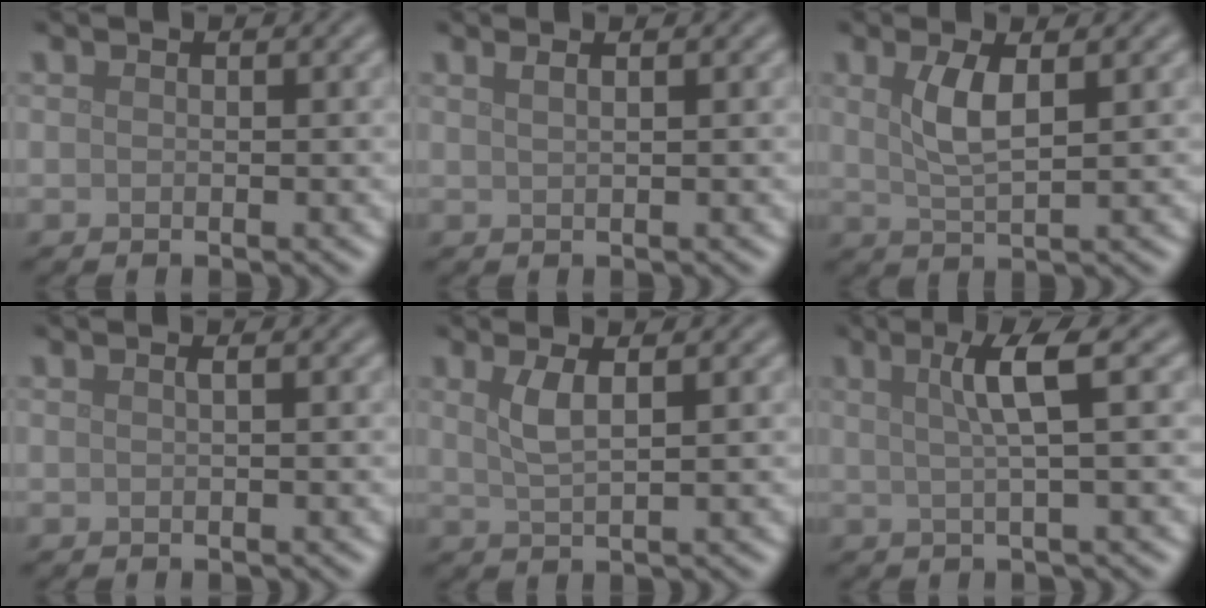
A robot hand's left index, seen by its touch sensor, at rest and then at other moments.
{"total": 2.1, "force": [1.3, 1.0, 1.4], "torque": [-0.001, 0.002, -0.007]}
{"total": 3.3, "force": [1.1, 0.9, 2.9], "torque": [-0.061, -0.001, 0.022]}
{"total": 0.7, "force": [0.2, 0.3, 0.7], "torque": [-0.007, 0.005, -0.002]}
{"total": 2.4, "force": [1.0, 0.6, 2.1], "torque": [-0.040, 0.000, 0.019]}
{"total": 4.0, "force": [1.0, 0.5, 3.8], "torque": [-0.061, 0.007, 0.016]}